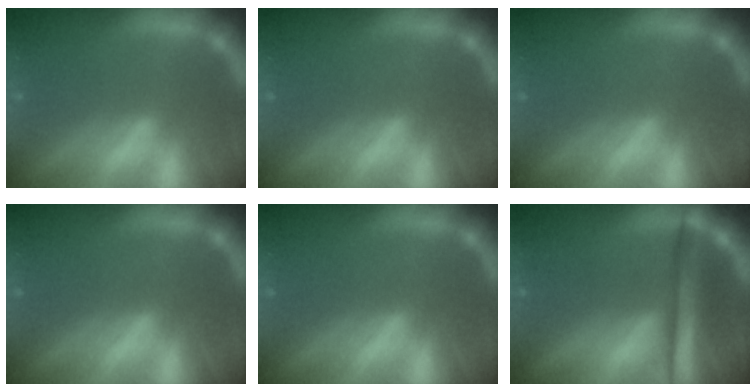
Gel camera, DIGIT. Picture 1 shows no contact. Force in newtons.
{"total": 0.0}
{"total": 0.0}
{"total": 0.0}
{"total": 0.0}
{"total": 5.0}